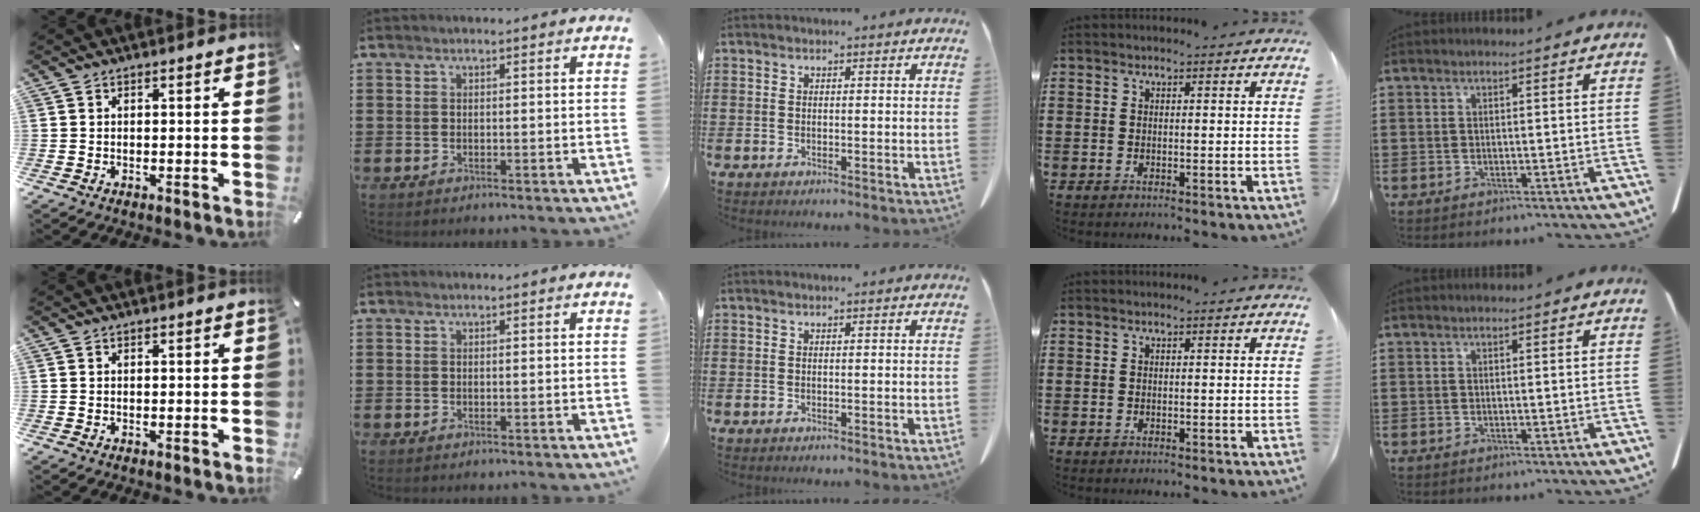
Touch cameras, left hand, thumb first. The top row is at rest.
{}